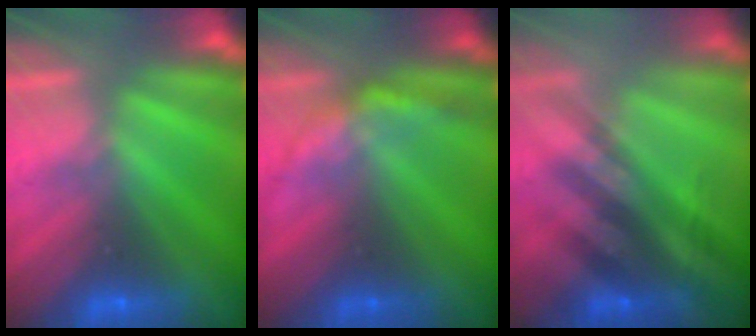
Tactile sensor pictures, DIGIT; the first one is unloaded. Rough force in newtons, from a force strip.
{"total": 2.2}
{"total": 2.7}